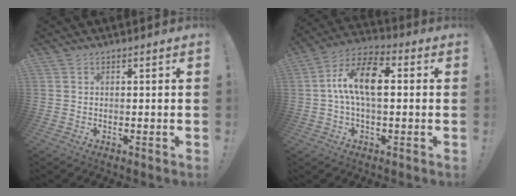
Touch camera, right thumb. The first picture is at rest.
{"total": 12.8, "force": [1.4, 6.2, 11.1], "torque": [-0.194, 0.007, 0.022]}